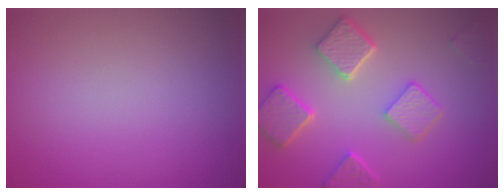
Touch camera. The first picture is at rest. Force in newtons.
{"total": 5.8, "press": 4.5, "slide": 3.6}